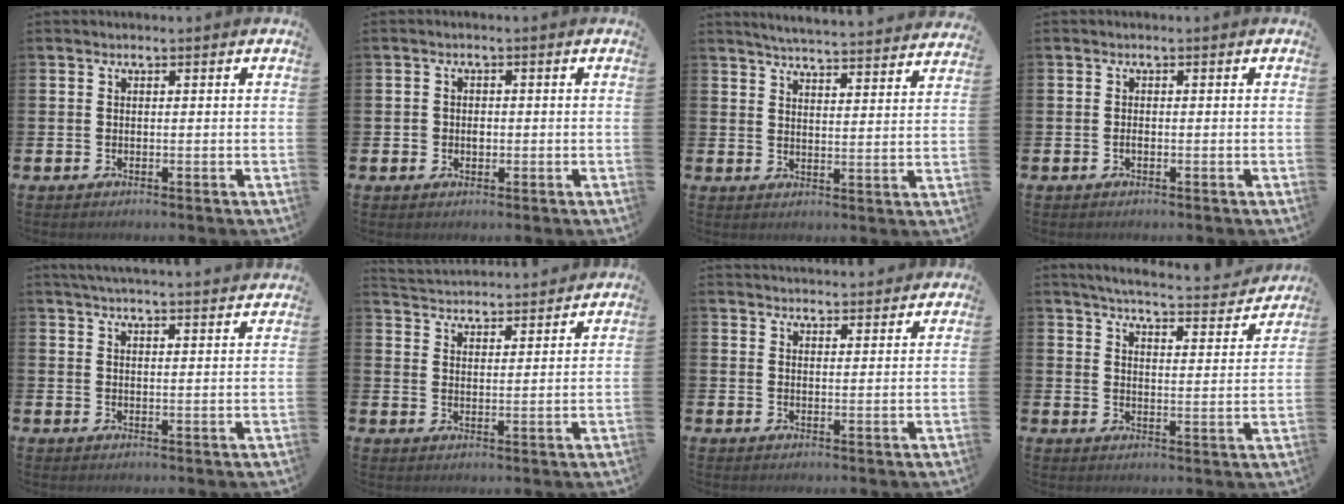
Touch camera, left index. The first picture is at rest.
{"total": 1.5, "force": [0.0, 1.4, 0.6], "torque": [0.001, 0.003, -0.006]}
{"total": 5.4, "force": [5.4, -0.2, 0.6], "torque": [-0.021, -0.042, 0.093]}
{"total": 0.5, "force": [-0.2, 0.2, 0.4], "torque": [-0.011, -0.001, -0.004]}
{"total": 4.2, "force": [4.1, -0.5, 0.5], "torque": [-0.013, -0.021, 0.073]}
{"total": 4.3, "force": [4.2, 0.4, -0.4], "torque": [-0.013, -0.029, 0.076]}
{"total": 3.3, "force": [3.2, 0.3, -0.2], "torque": [0.001, -0.019, 0.058]}
{"total": 5.1, "force": [4.9, 0.2, 1.4], "torque": [-0.041, -0.037, 0.080]}